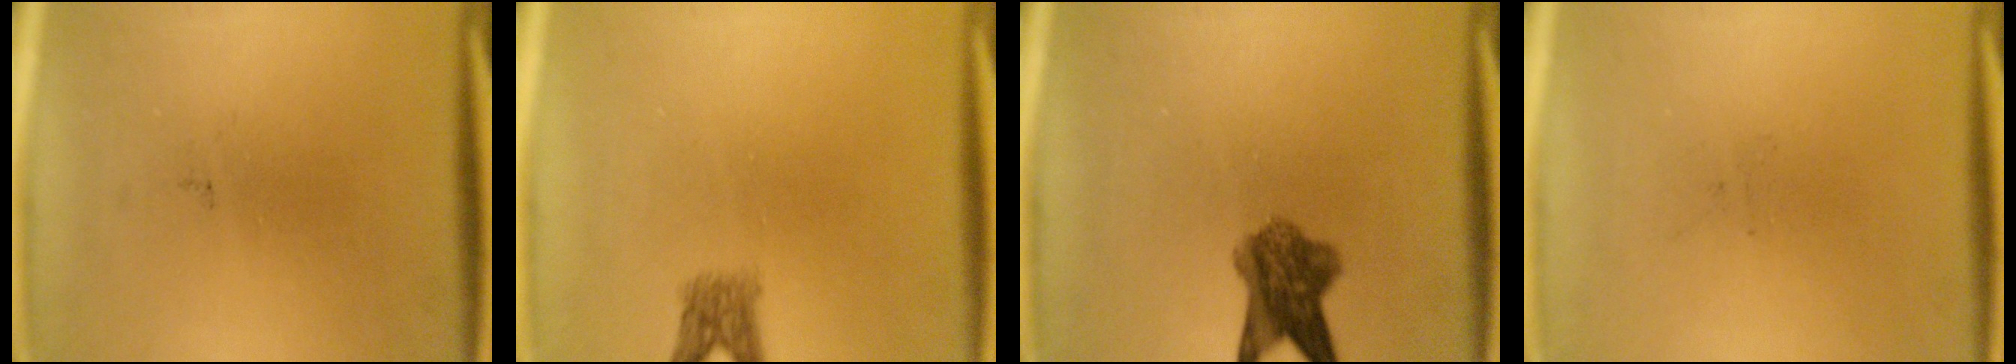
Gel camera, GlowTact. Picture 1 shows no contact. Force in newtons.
{"total": 2.5}
{"total": 6.6}
{"total": 0.0}